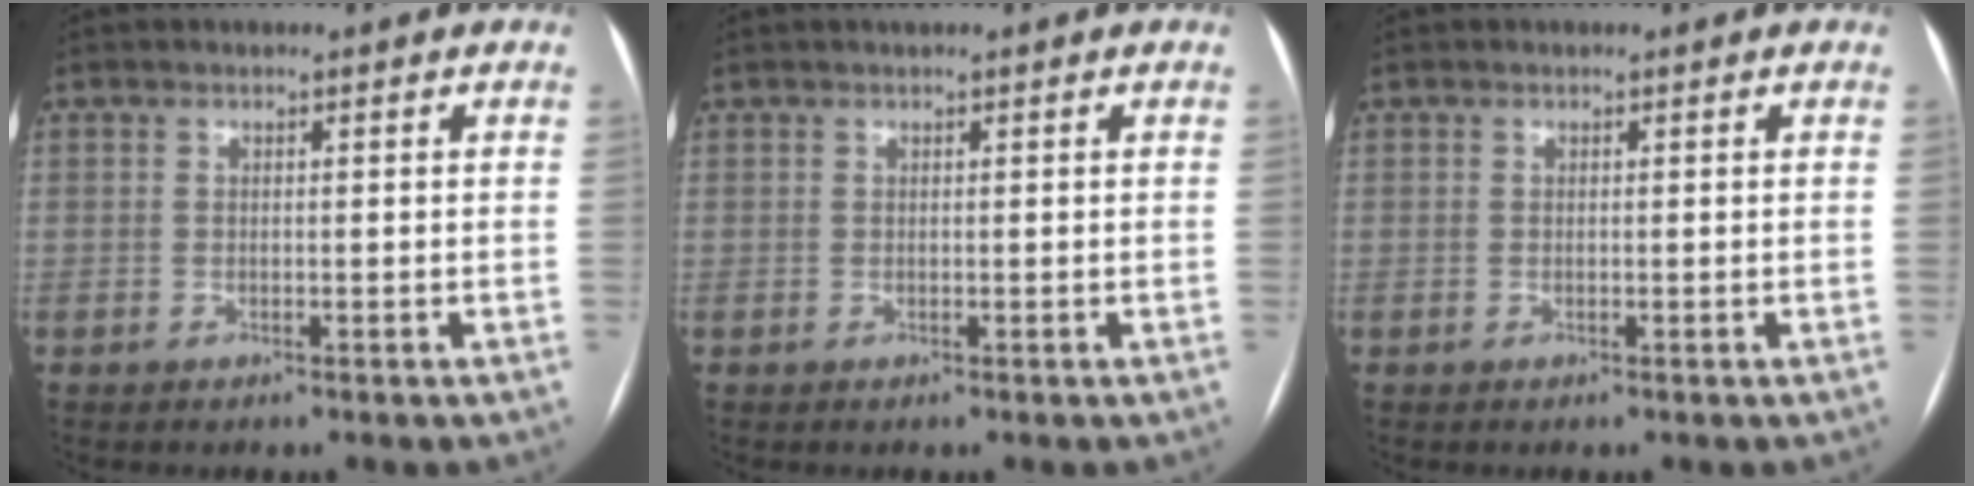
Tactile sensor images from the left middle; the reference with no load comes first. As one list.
[{"total": 0.9, "force": [0.7, 0.0, 0.5], "torque": [-0.008, 0.013, 0.013]}, {"total": 0.0}]